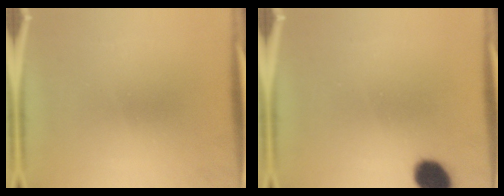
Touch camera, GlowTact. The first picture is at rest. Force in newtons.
{"total": 7.4}